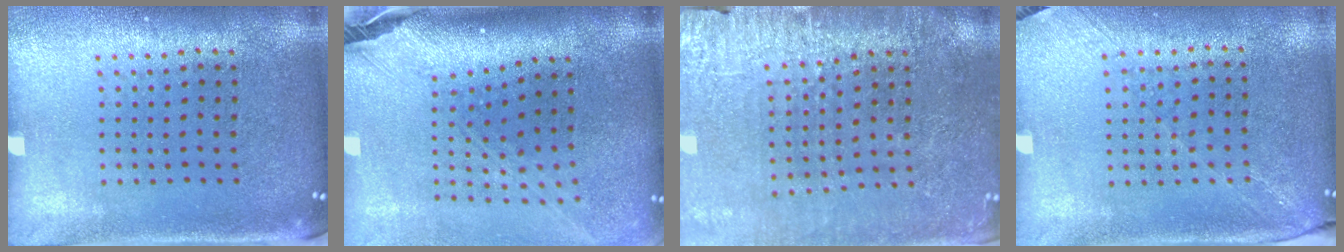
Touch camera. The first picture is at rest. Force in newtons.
{"total": 2.8, "press": 2.1, "slide": 1.9}
{"total": 2.9, "press": 2.9, "slide": 0.4}
{"total": 1.3, "press": 1.1, "slide": 0.7}